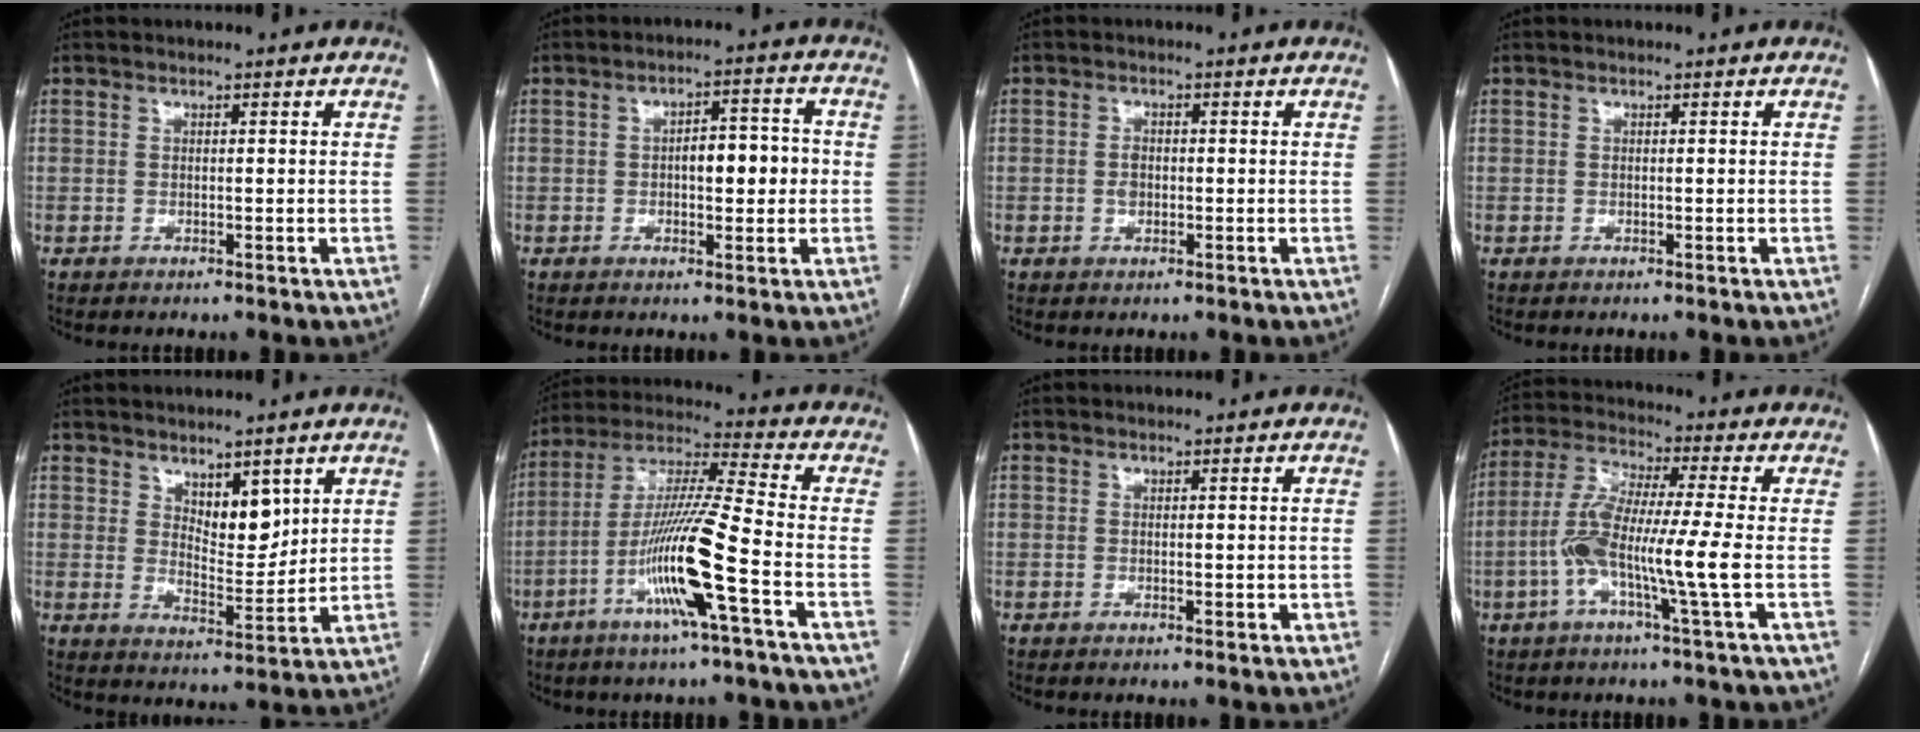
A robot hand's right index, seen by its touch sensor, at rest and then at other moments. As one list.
[{"total": 6.2, "force": [-0.3, 2.4, 5.7], "torque": [-0.084, 0.021, -0.001]}, {"total": 1.9, "force": [-0.2, 1.3, 1.3], "torque": [-0.023, 0.003, -0.003]}, {"total": 0.0}, {"total": 6.4, "force": [3.5, 2.8, 4.6], "torque": [-0.074, -0.011, 0.066]}, {"total": 14.3, "force": [-5.4, -0.7, 13.2], "torque": [-0.260, -0.002, -0.107]}, {"total": 1.4, "force": [-0.1, 0.7, 1.3], "torque": [-0.019, 0.000, 0.003]}, {"total": 11.2, "force": [-2.6, -0.5, 10.9], "torque": [-0.222, 0.002, -0.060]}]